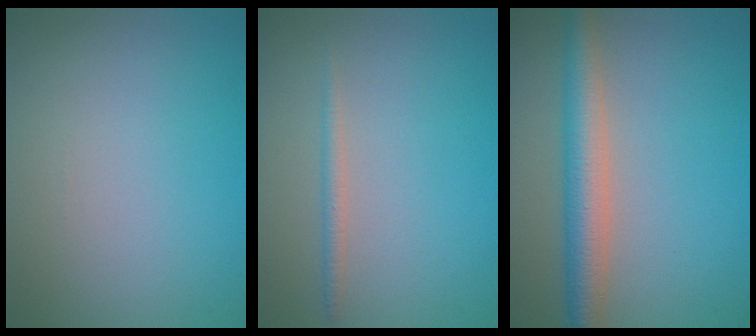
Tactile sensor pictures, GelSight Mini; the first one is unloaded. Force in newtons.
{"total": 1.1, "press": 1.1, "slide": 0.0}
{"total": 4.4, "press": 4.4, "slide": 0.1}